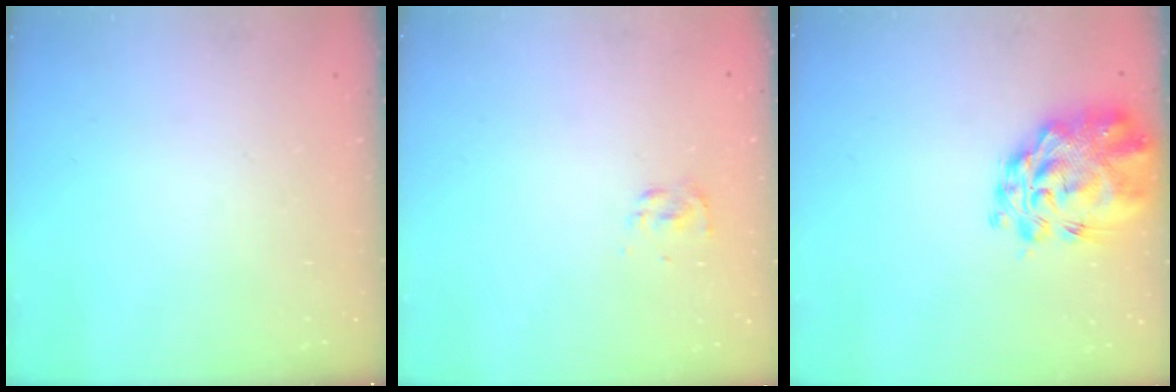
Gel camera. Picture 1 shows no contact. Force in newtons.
{"total": 2.6, "press": 2.5, "slide": 0.8}
{"total": 7.5, "press": 7.0, "slide": 2.8}